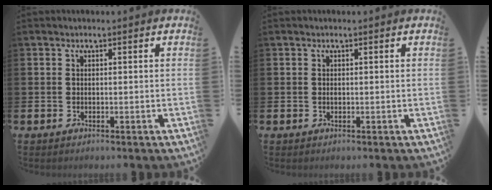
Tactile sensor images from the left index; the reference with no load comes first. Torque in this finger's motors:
{"motor_torque": [0.26, 0.08, -0.03, 0.01]}